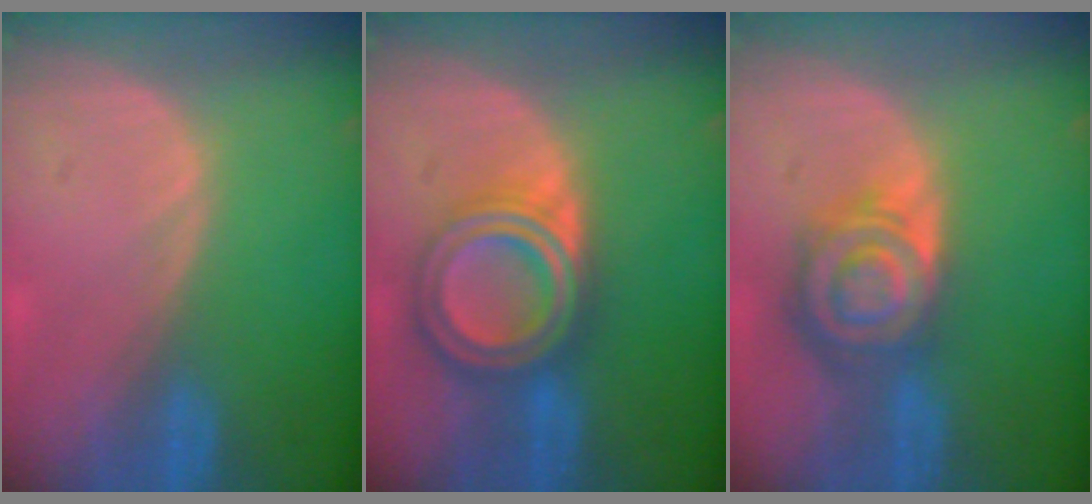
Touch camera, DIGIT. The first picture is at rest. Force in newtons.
{"total": 7.9, "press": 7.9, "slide": 0.5}
{"total": 8.6, "press": 7.4, "slide": 4.4}